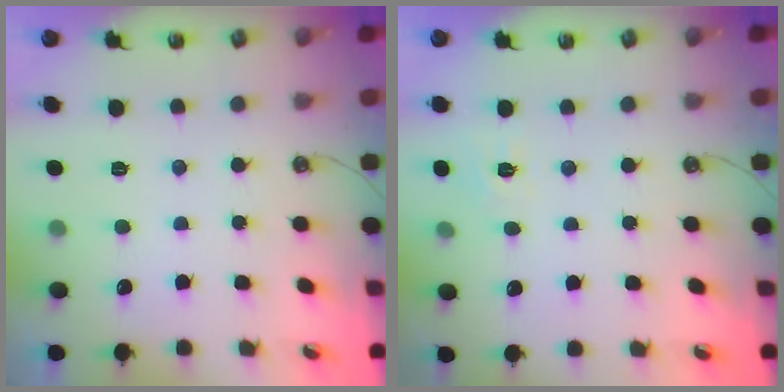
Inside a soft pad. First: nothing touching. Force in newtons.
{"total": 5.8, "press": 5.7, "slide": 0.6}